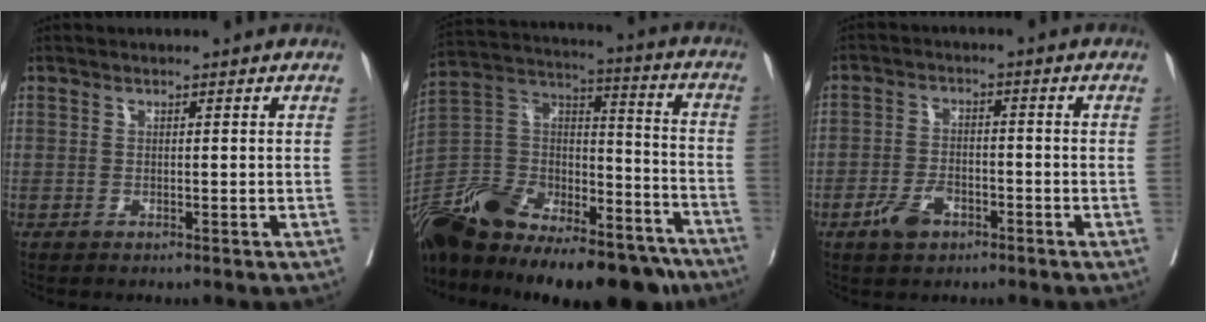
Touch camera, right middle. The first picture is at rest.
{"total": 34.6, "force": [-26.8, 12.8, 17.8], "torque": [-0.343, -0.021, -0.419]}
{"total": 4.7, "force": [-2.7, 2.5, 2.8], "torque": [-0.057, 0.001, -0.047]}